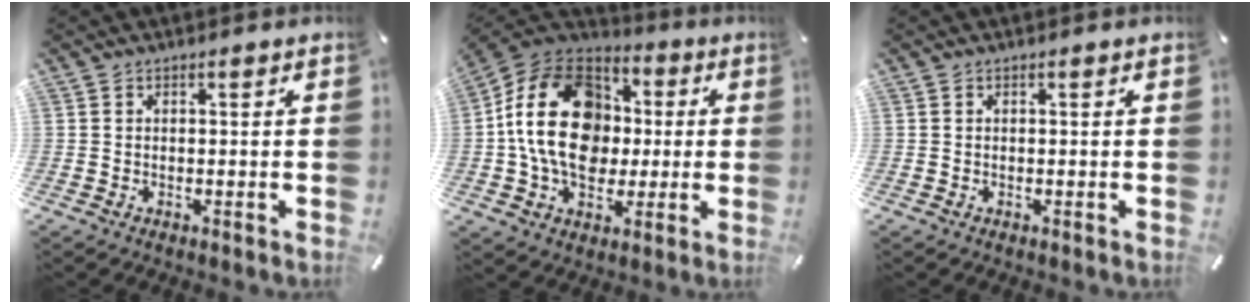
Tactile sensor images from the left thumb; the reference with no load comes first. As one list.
[{"total": 20.9, "force": [0.3, 16.5, 12.8], "torque": [-0.248, 0.012, 0.005]}, {"total": 0.0}]